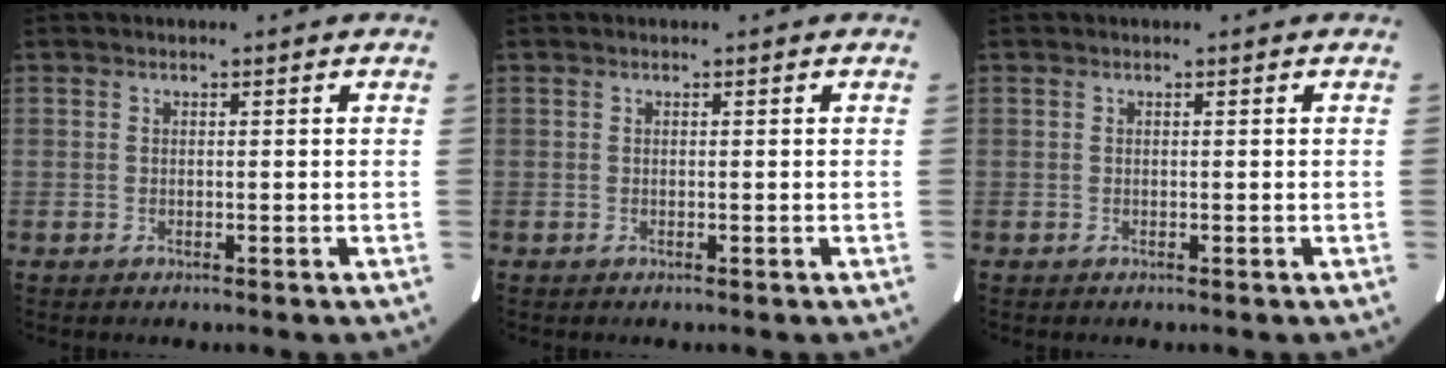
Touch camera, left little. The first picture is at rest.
{"total": 0.0}
{"total": 0.0}